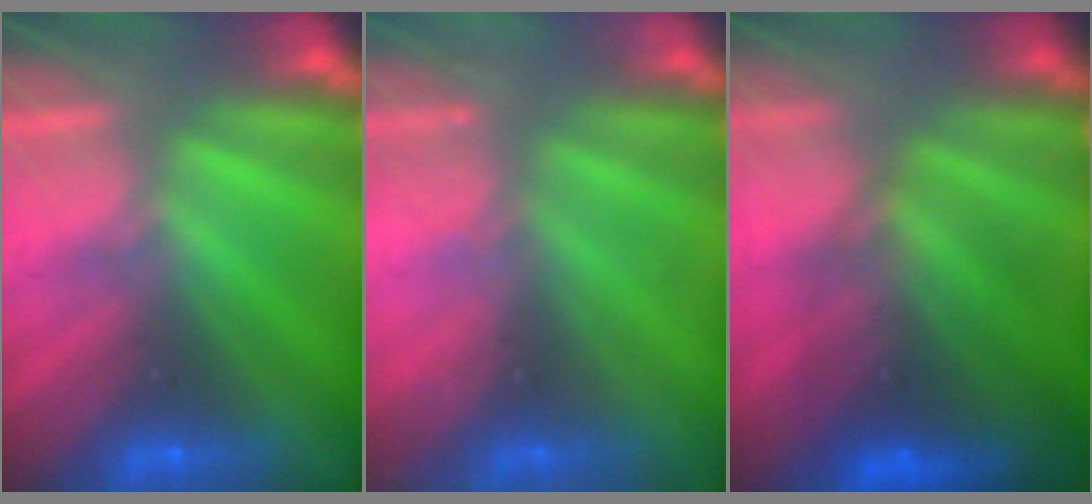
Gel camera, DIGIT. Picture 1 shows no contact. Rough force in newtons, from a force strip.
{"total": 2.2}
{"total": 7.2}